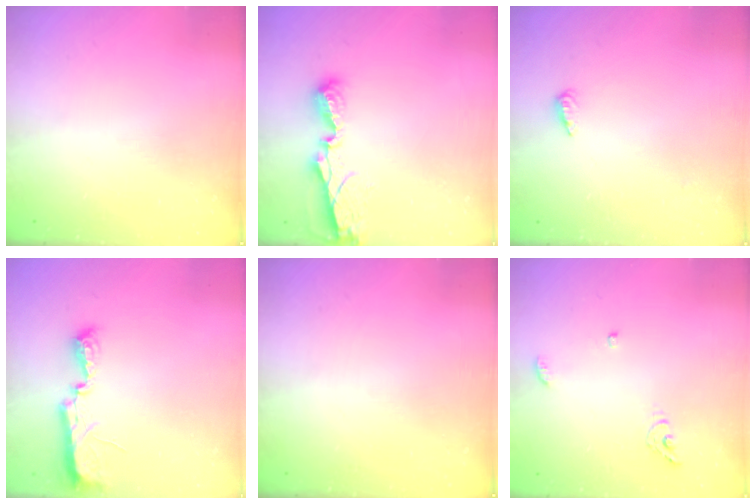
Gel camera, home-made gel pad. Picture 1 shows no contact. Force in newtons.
{"total": 7.1, "press": 7.1, "slide": 0.2}
{"total": 3.9, "press": 3.8, "slide": 0.6}
{"total": 7.9, "press": 7.8, "slide": 0.8}
{"total": 0.0}
{"total": 6.4, "press": 6.4, "slide": 0.1}